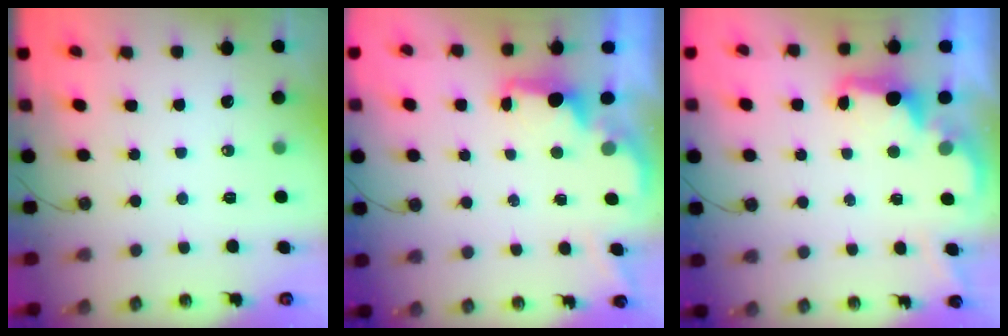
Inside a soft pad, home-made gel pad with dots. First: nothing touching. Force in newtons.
{"total": 1.8, "press": 1.6, "slide": 0.8}
{"total": 2.6, "press": 2.5, "slide": 0.8}